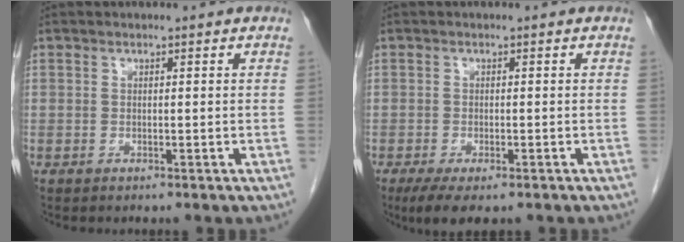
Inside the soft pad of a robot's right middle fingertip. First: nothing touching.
{"total": 5.4, "force": [-3.7, 1.7, 3.6], "torque": [-0.057, -0.012, -0.058]}